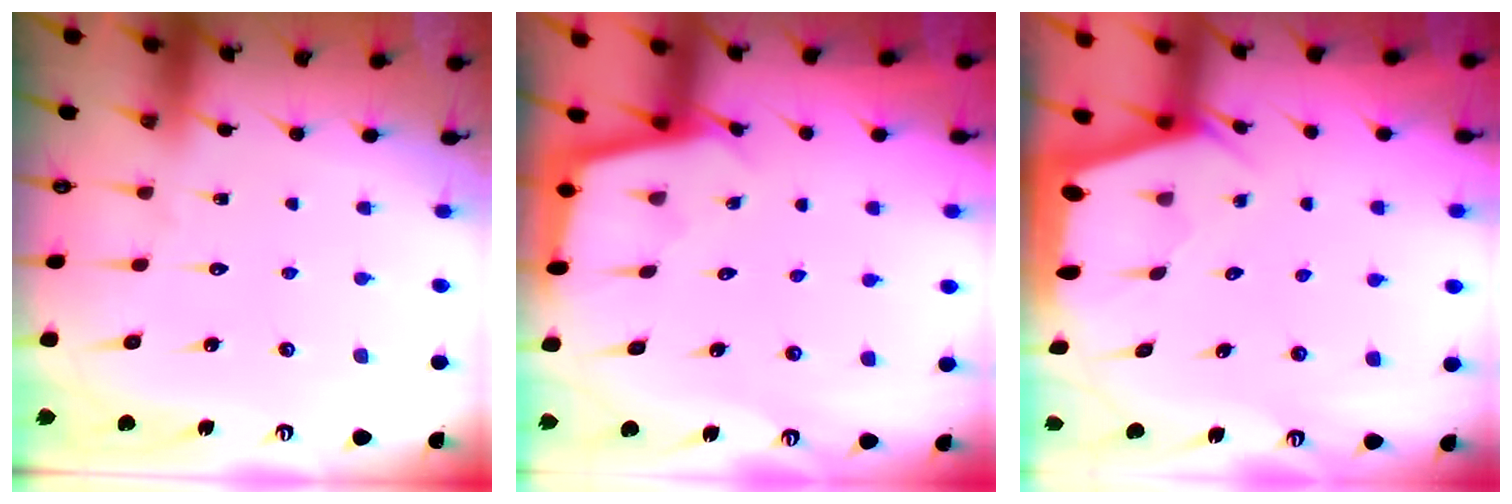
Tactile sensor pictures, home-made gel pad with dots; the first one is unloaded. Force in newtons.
{"total": 2.5, "press": 2.5, "slide": 0.2}
{"total": 2.0, "press": 2.0, "slide": 0.3}